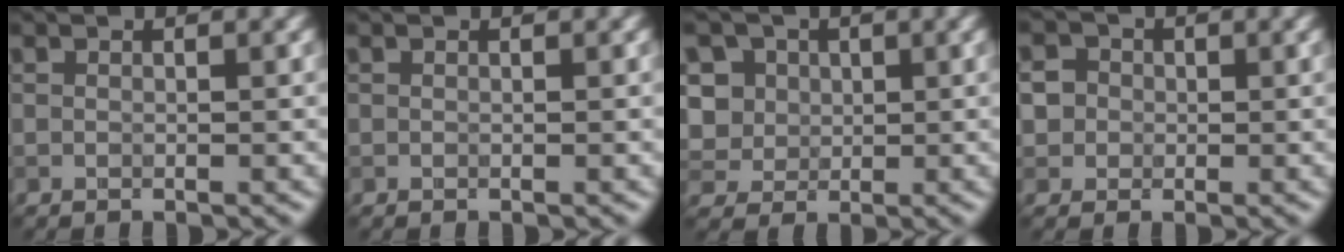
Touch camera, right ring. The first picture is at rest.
{"total": 0.0}
{"total": 8.2, "force": [2.9, 6.8, 3.6], "torque": [-0.074, 0.028, 0.024]}
{"total": 4.4, "force": [0.7, 4.1, 1.4], "torque": [-0.011, 0.033, -0.008]}